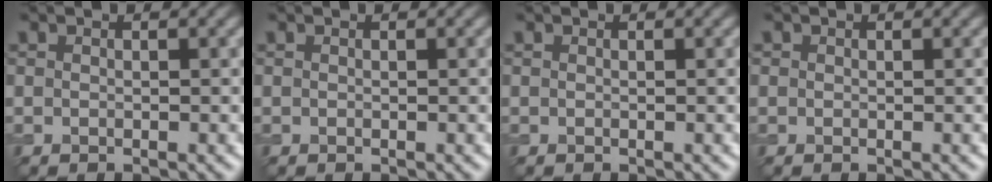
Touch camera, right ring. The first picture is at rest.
{"total": 0.0}
{"total": 0.0}
{"total": 0.0}